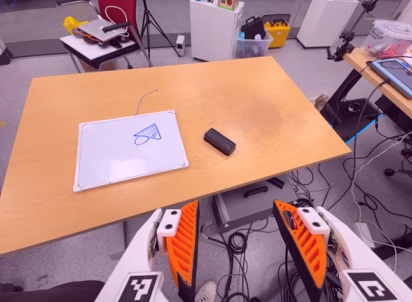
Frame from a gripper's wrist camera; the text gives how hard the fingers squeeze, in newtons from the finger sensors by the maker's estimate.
{"total": 0.0}